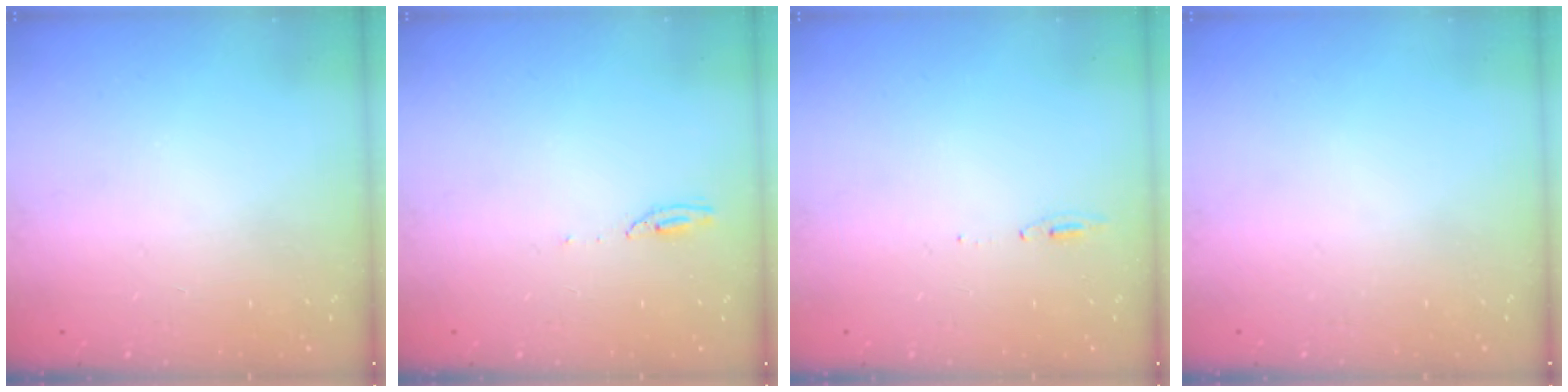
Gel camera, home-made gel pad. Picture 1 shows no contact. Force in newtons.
{"total": 4.4, "press": 4.4, "slide": 0.1}
{"total": 4.8, "press": 4.6, "slide": 1.6}
{"total": 0.0}